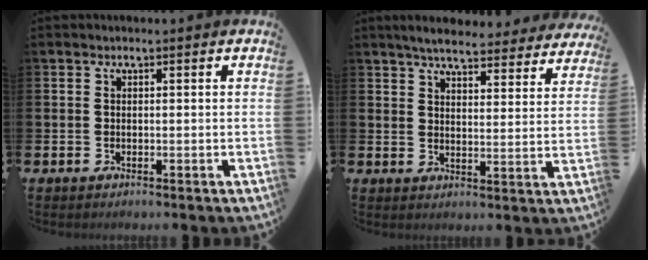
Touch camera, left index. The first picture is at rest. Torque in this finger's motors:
{"motor_torque": [1.06, -1.08, 0.61, 0.18]}